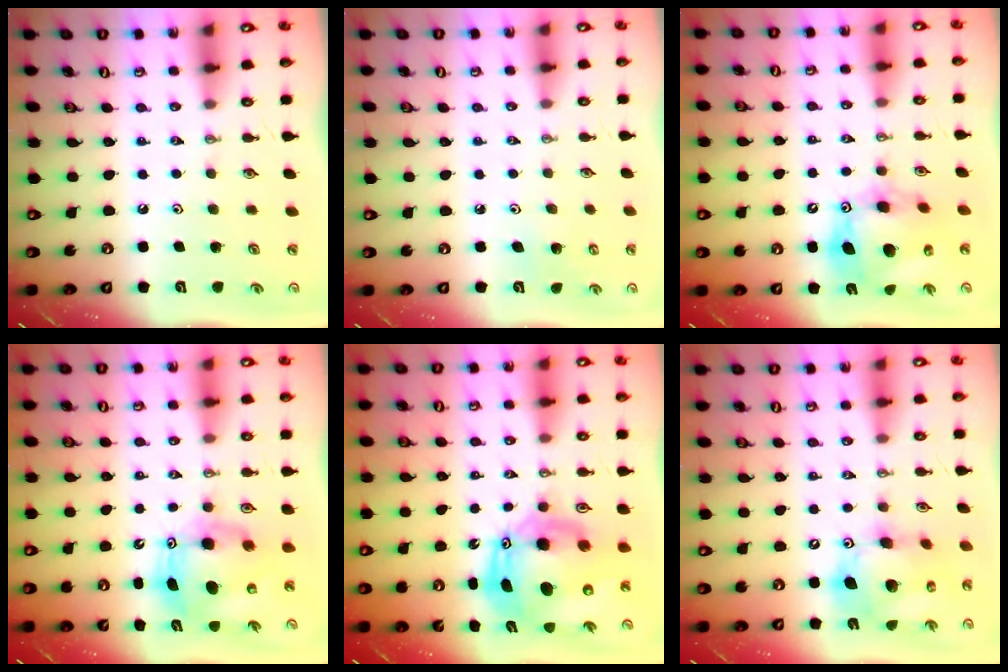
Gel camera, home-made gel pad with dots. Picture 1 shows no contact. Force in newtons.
{"total": 4.6, "press": 4.6, "slide": 0.3}
{"total": 14.7, "press": 14.6, "slide": 1.3}
{"total": 10.4, "press": 10.4, "slide": 0.7}
{"total": 15.9, "press": 15.7, "slide": 2.6}
{"total": 15.9, "press": 15.7, "slide": 2.5}